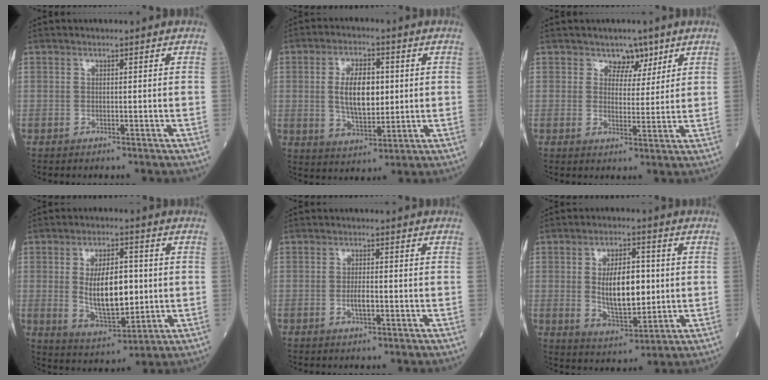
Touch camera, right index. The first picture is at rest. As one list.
[{"total": 8.8, "force": [0.9, 4.0, 7.8], "torque": [-0.150, 0.004, 0.021]}, {"total": 3.8, "force": [2.5, 2.5, 1.2], "torque": [-0.006, 0.000, 0.037]}, {"total": 11.1, "force": [0.5, 4.6, 10.1], "torque": [-0.184, -0.005, 0.017]}, {"total": 2.3, "force": [-0.6, 0.5, 2.2], "torque": [-0.043, 0.000, -0.010]}, {"total": 10.0, "force": [0.6, 4.2, 9.1], "torque": [-0.163, -0.001, 0.017]}]